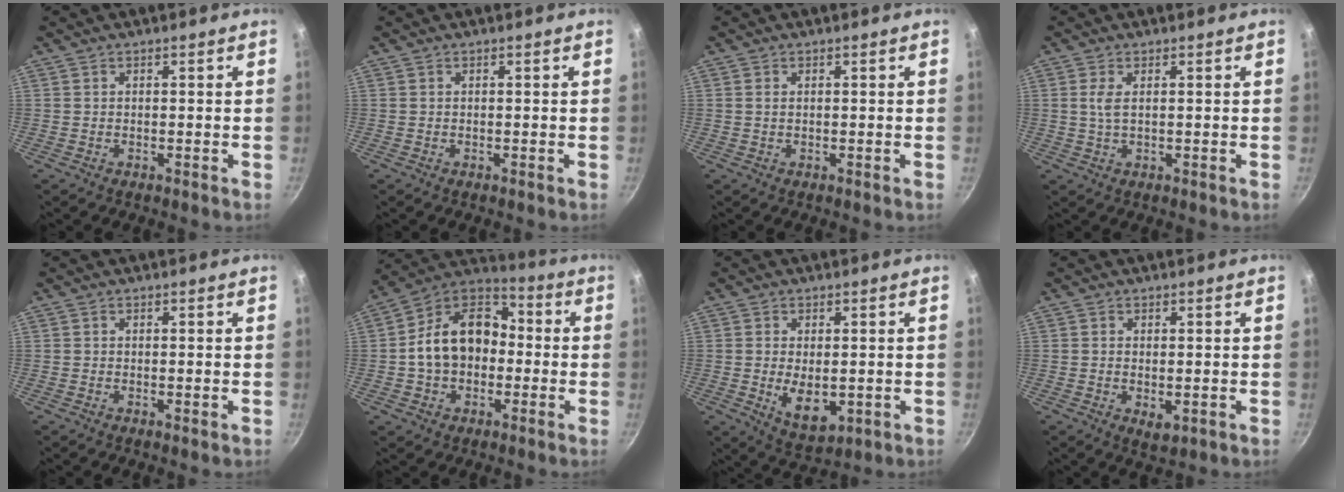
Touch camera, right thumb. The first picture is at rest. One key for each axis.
{"total": 0.0}
{"total": 0.8, "fx": 0.2, "fy": 0.4, "fz": 0.6, "tx": -0.012, "ty": 0.000, "tz": 0.002}
{"total": 1.2, "fx": 0.3, "fy": 0.6, "fz": 1.1, "tx": -0.021, "ty": 0.000, "tz": 0.004}
{"total": 0.0}
{"total": 16.0, "fx": -1.1, "fy": 11.8, "fz": 10.8, "tx": -0.149, "ty": 0.048, "tz": -0.038}
{"total": 7.4, "fx": -0.9, "fy": 4.2, "fz": 6.1, "tx": -0.094, "ty": -0.014, "tz": 0.001}
{"total": 2.8, "fx": -0.6, "fy": 1.4, "fz": 2.3, "tx": -0.037, "ty": -0.013, "tz": -0.006}